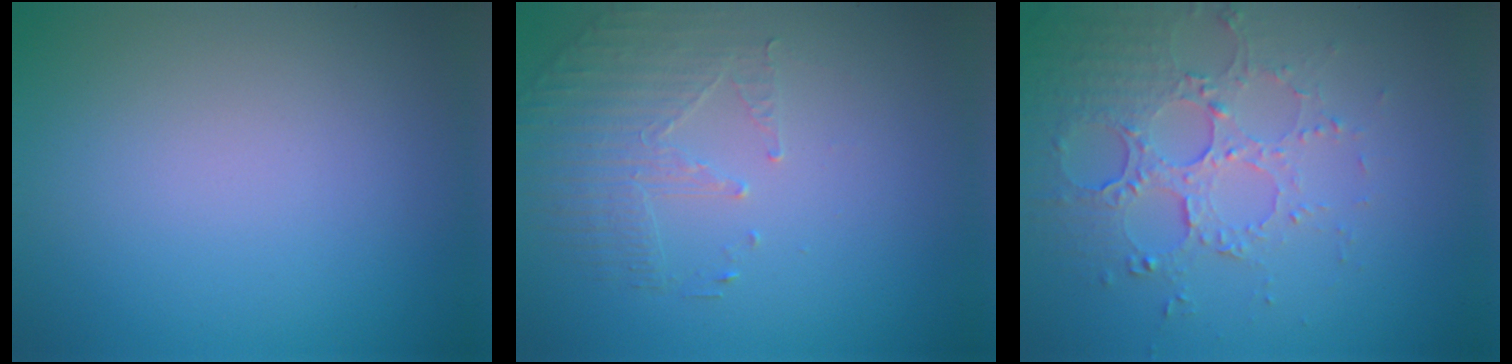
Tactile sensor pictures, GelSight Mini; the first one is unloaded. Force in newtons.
{"total": 1.9, "press": 1.5, "slide": 1.2}
{"total": 5.4, "press": 3.9, "slide": 3.7}